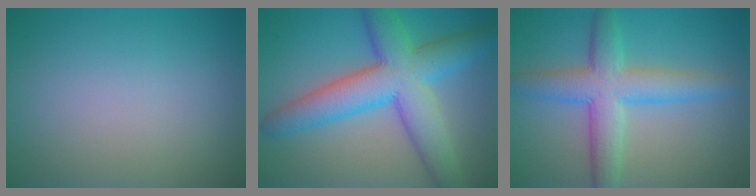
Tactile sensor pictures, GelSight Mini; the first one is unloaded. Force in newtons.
{"total": 9.0, "press": 9.0, "slide": 0.1}
{"total": 5.8, "press": 5.8, "slide": 0.0}